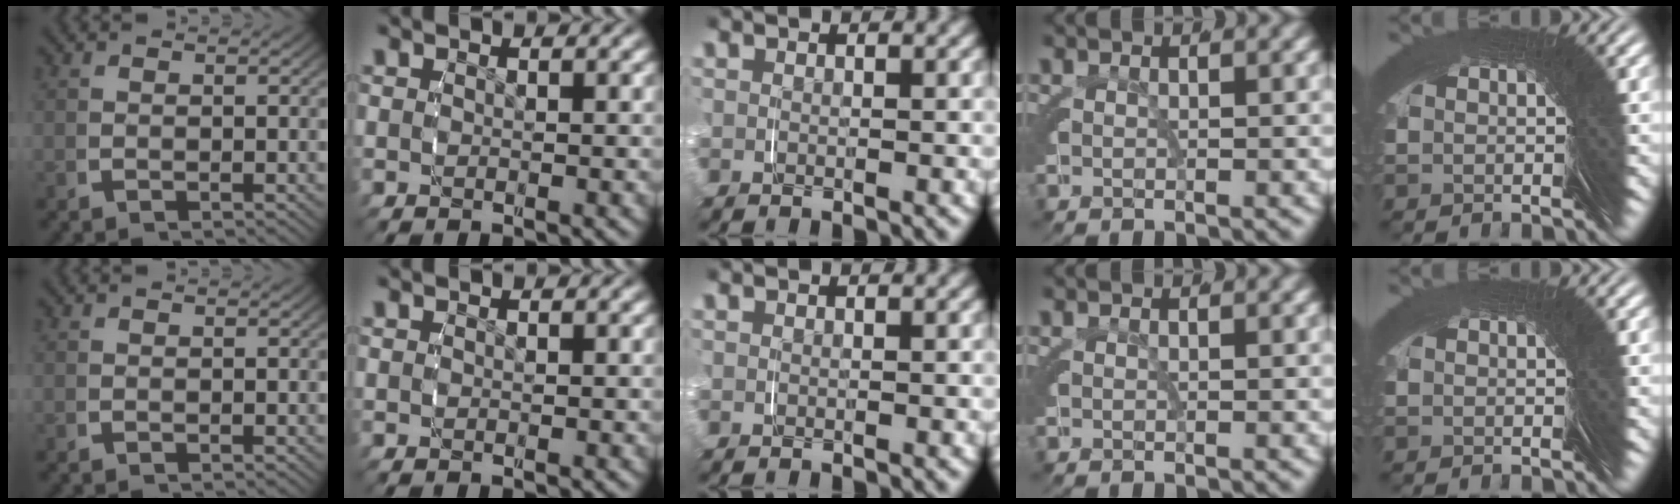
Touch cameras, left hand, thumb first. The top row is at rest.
{}